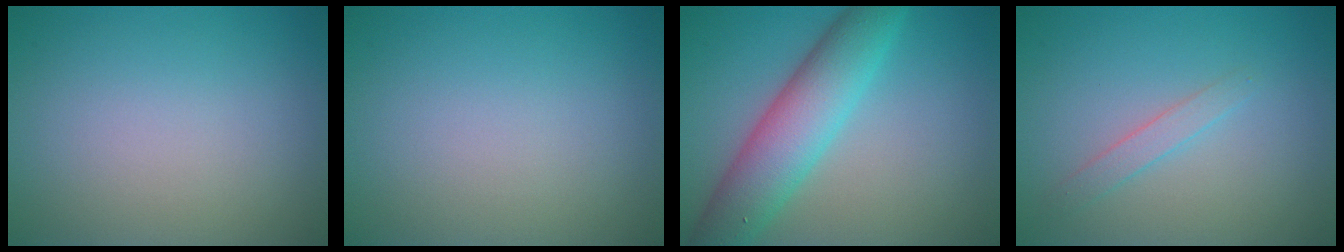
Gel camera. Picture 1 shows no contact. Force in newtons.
{"total": 0.0}
{"total": 7.0, "press": 7.0, "slide": 0.2}
{"total": 1.4, "press": 1.4, "slide": 0.1}